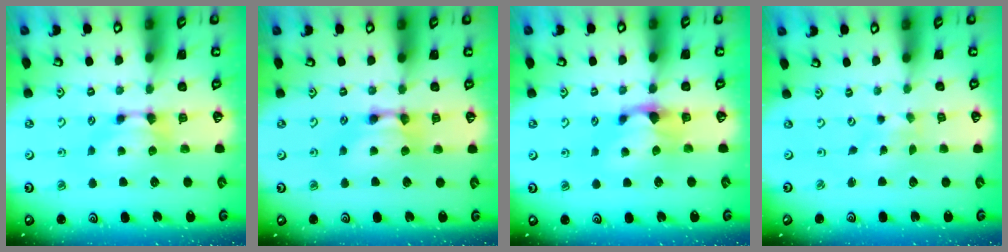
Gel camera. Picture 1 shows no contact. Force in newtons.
{"total": 2.5, "press": 2.5, "slide": 0.1}
{"total": 2.7, "press": 2.6, "slide": 0.8}
{"total": 5.4, "press": 5.3, "slide": 0.7}